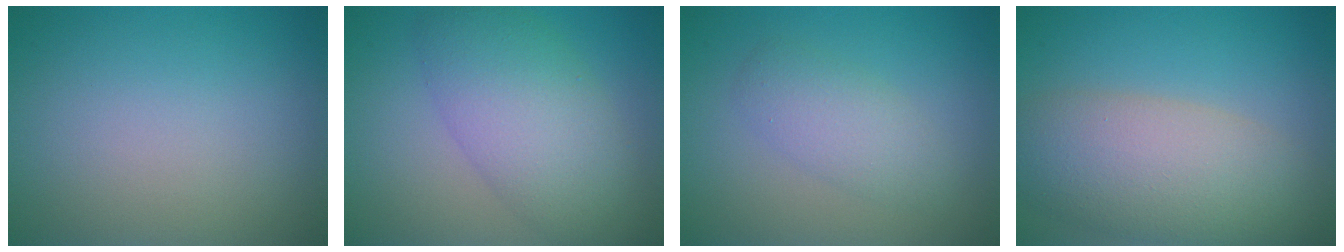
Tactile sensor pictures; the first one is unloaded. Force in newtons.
{"total": 7.4, "press": 7.4, "slide": 0.5}
{"total": 2.9, "press": 2.9, "slide": 0.0}
{"total": 7.6, "press": 7.6, "slide": 0.4}